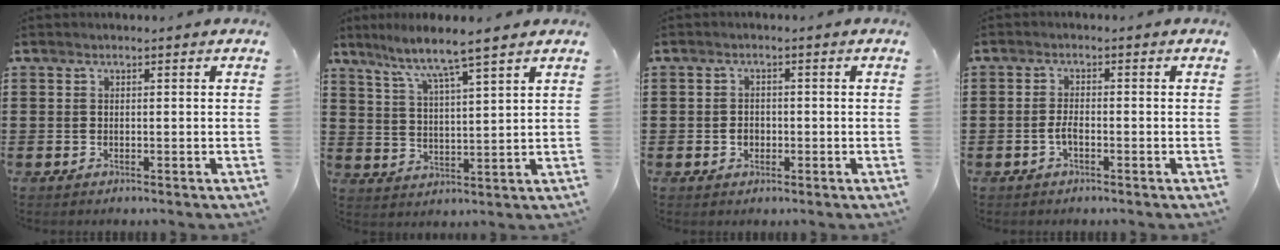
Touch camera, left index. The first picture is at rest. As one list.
[{"total": 6.0, "force": [5.0, -0.5, 3.4], "torque": [-0.088, -0.034, 0.077]}, {"total": 1.8, "force": [-0.4, 1.4, 1.0], "torque": [-0.022, 0.005, -0.010]}, {"total": 2.1, "force": [-0.9, 0.7, 1.8], "torque": [-0.050, -0.001, -0.022]}]